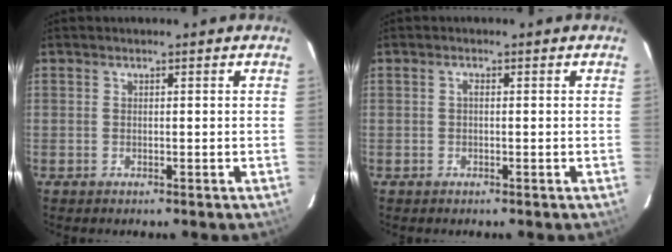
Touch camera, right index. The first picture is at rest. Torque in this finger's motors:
{"motor_torque": [0.28, -0.03, 0.05, 0.02]}